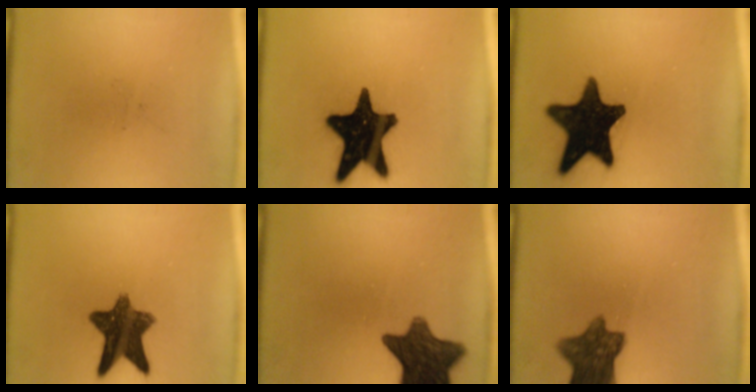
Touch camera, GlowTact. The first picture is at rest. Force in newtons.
{"total": 19.1}
{"total": 17.1}
{"total": 11.0}
{"total": 11.9}
{"total": 9.2}